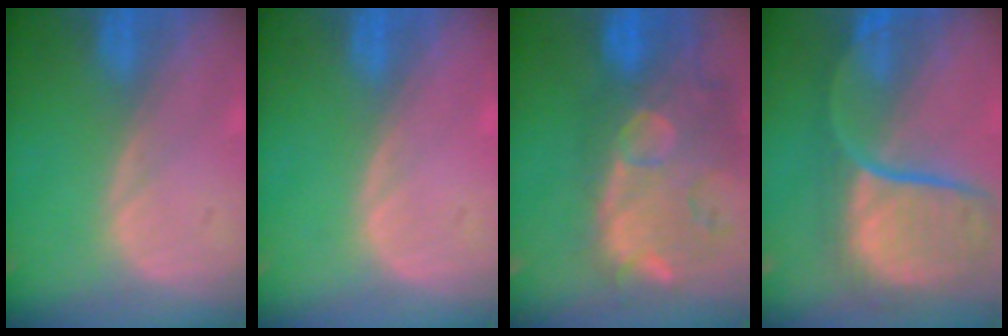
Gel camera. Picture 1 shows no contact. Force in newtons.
{"total": 0.0}
{"total": 14.4, "press": 11.8, "slide": 8.3}
{"total": 12.0, "press": 9.9, "slide": 6.9}